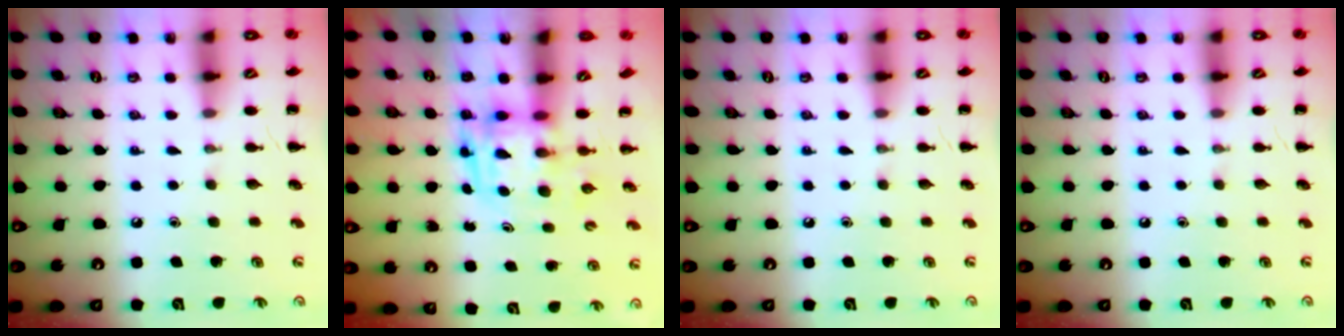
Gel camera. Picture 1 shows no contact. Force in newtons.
{"total": 3.9, "press": 3.9, "slide": 0.7}
{"total": 0.0}
{"total": 0.0}